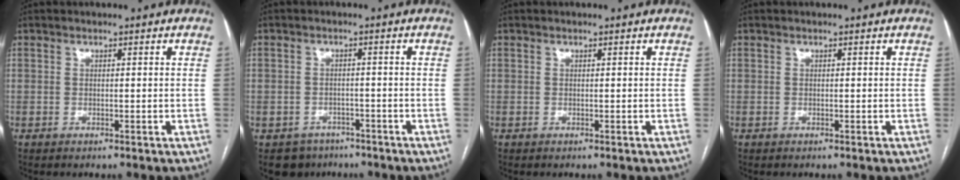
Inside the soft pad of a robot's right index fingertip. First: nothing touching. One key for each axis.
{"total": 4.8, "fx": -3.1, "fy": 3.6, "fz": -0.1, "tx": 0.007, "ty": 0.010, "tz": -0.045}
{"total": 0.0}
{"total": 0.0}